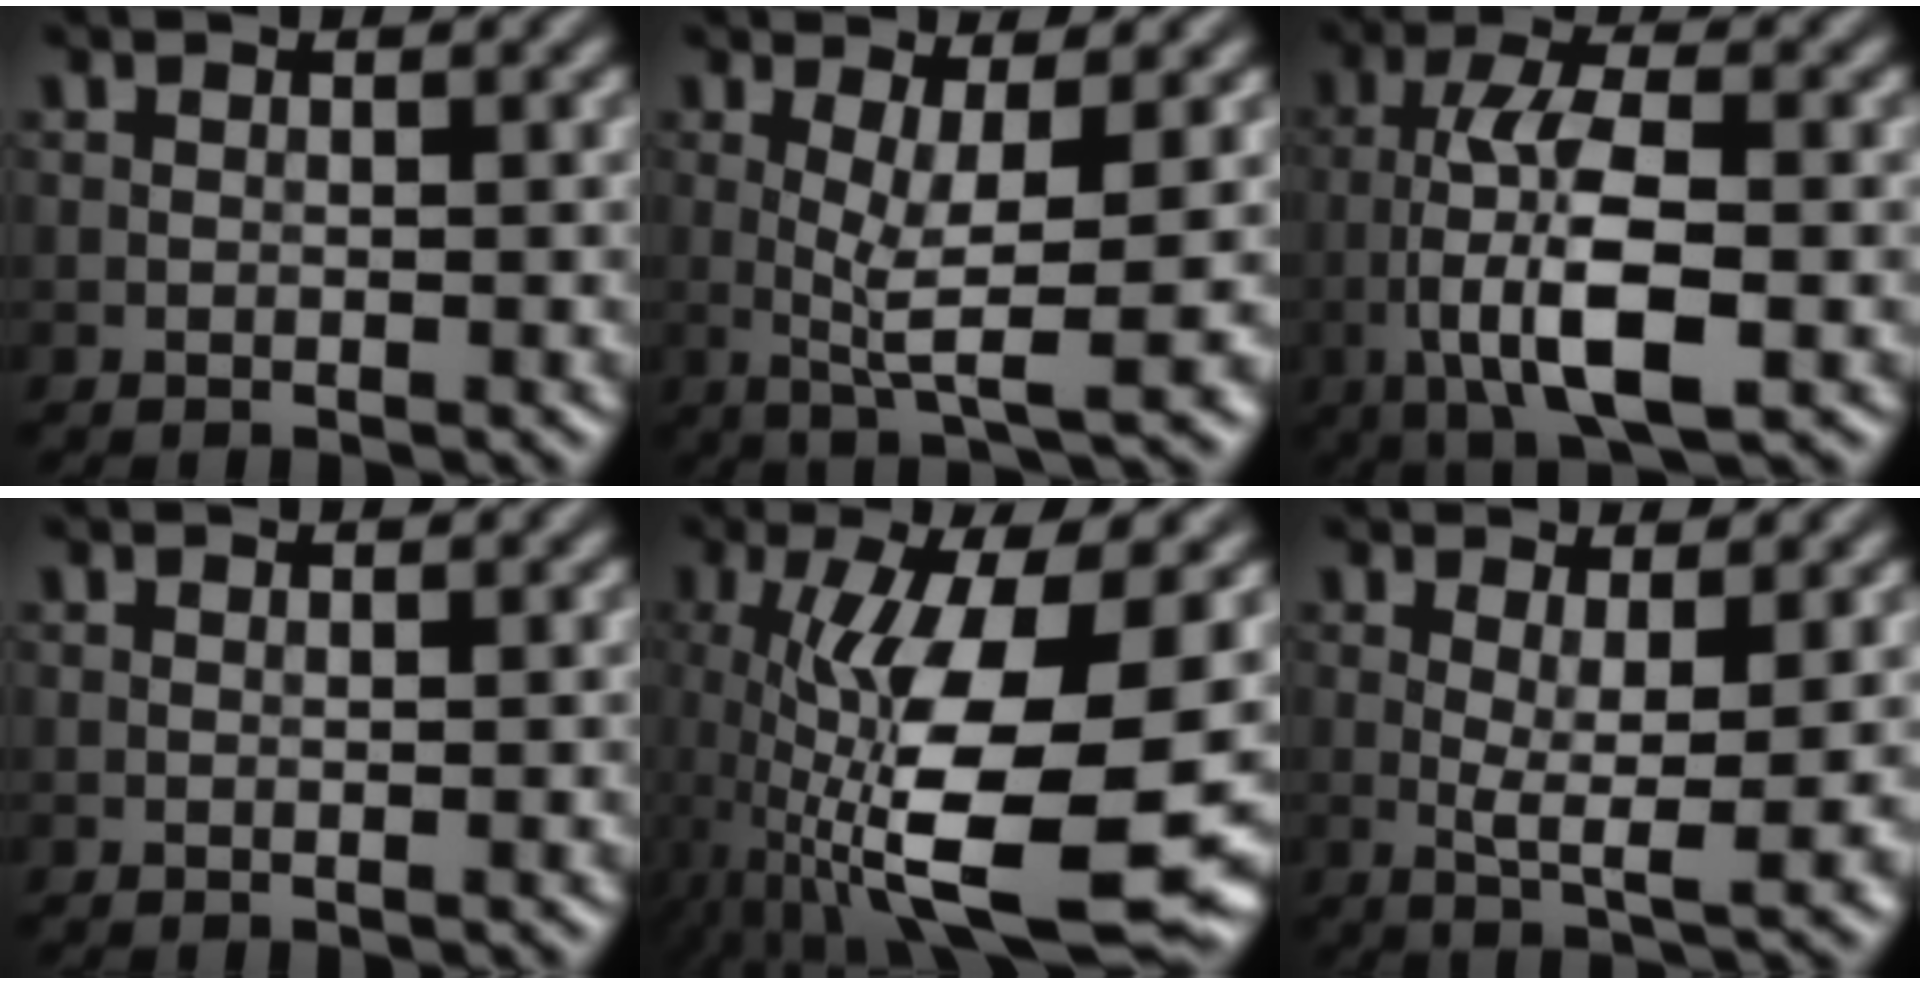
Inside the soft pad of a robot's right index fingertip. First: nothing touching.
{"total": 5.5, "force": [-0.1, 0.9, 5.5], "torque": [-0.100, -0.008, 0.005]}
{"total": 8.4, "force": [-2.3, 2.5, 7.6], "torque": [-0.134, 0.009, -0.048]}
{"total": 0.0}
{"total": 13.4, "force": [-2.8, 4.2, 12.4], "torque": [-0.226, -0.022, -0.040]}
{"total": 4.5, "force": [0.6, 0.9, 4.4], "torque": [-0.076, -0.012, 0.012]}